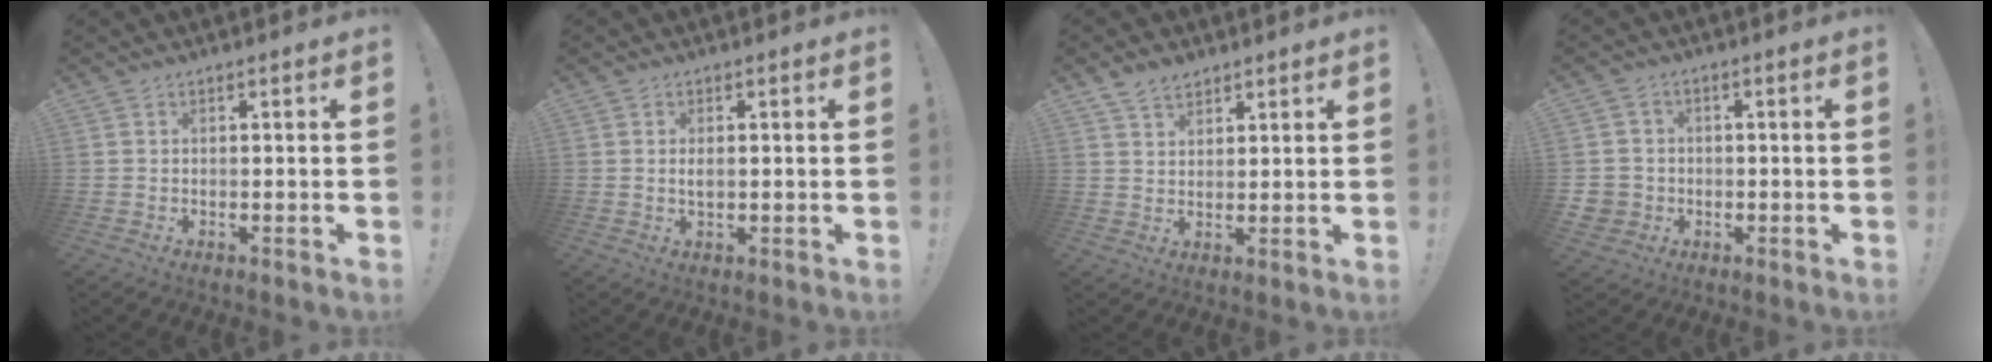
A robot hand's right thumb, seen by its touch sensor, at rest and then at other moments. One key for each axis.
{"total": 1.9, "fx": 0.1, "fy": 0.9, "fz": 1.7, "tx": -0.033, "ty": 0.004, "tz": 0.001}
{"total": 5.0, "fx": 3.7, "fy": 2.9, "fz": 1.8, "tx": -0.028, "ty": -0.017, "tz": 0.070}
{"total": 4.7, "fx": -0.3, "fy": 4.5, "fz": 1.4, "tx": -0.022, "ty": 0.005, "tz": -0.002}